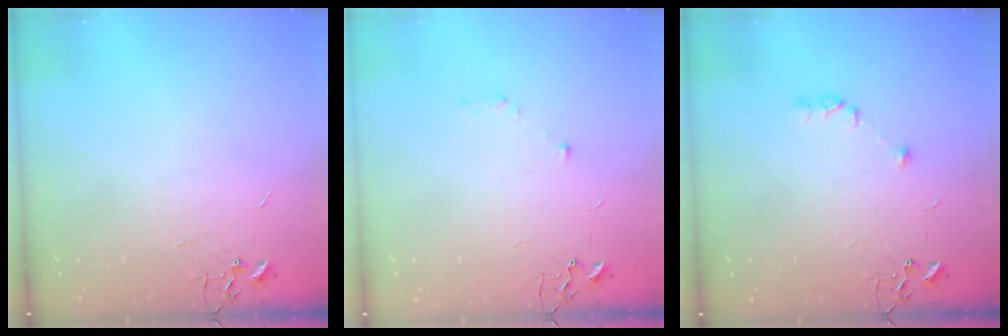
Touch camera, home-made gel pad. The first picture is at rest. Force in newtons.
{"total": 5.6, "press": 5.6, "slide": 0.7}
{"total": 5.4, "press": 5.3, "slide": 0.7}